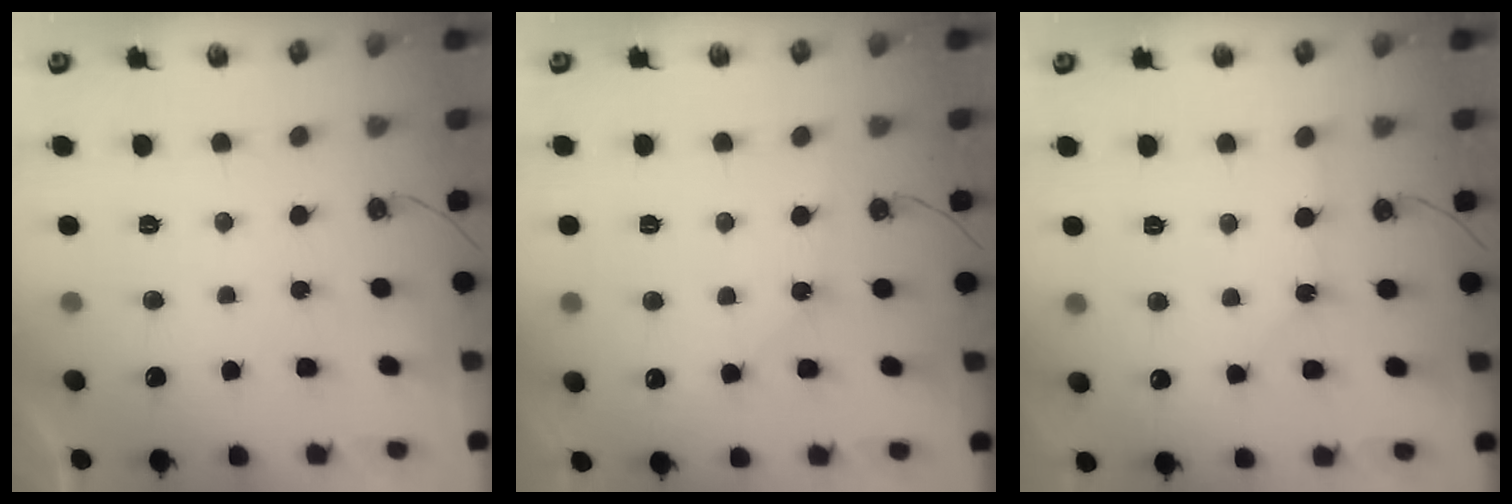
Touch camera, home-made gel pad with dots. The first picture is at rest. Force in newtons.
{"total": 5.6, "press": 5.5, "slide": 0.7}
{"total": 1.8, "press": 1.8, "slide": 0.3}